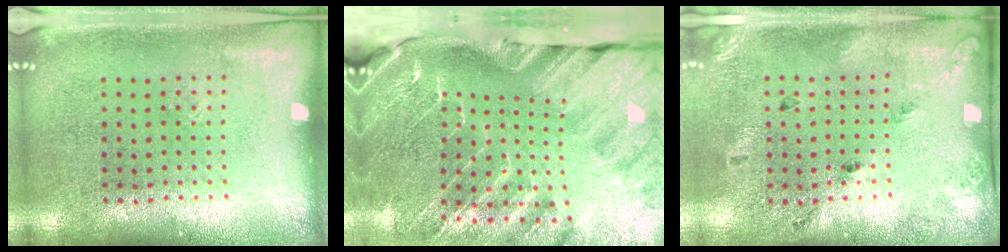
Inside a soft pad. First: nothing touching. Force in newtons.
{"total": 4.3, "press": 3.3, "slide": 2.8}
{"total": 1.7, "press": 1.0, "slide": 1.4}